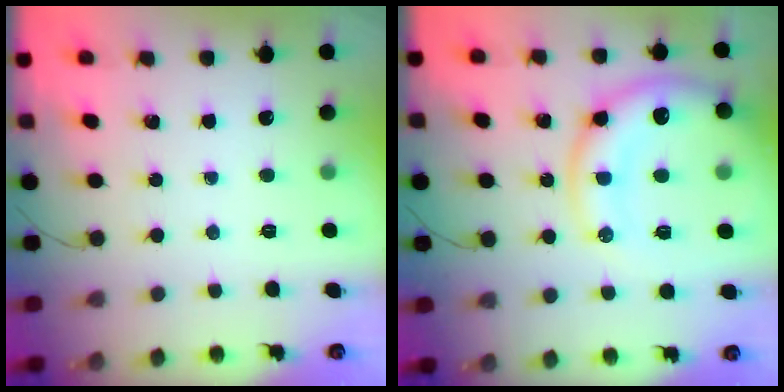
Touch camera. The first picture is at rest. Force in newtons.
{"total": 16.3, "press": 16.1, "slide": 2.4}